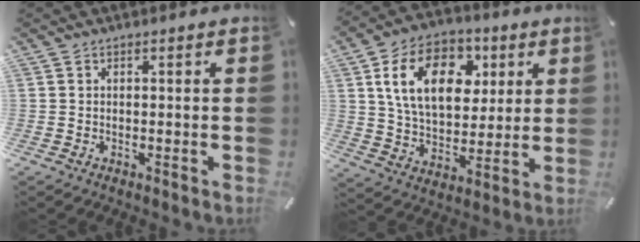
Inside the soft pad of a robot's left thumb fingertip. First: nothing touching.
{"total": 17.3, "force": [5.6, 12.0, 11.1], "torque": [-0.199, 0.001, 0.099]}